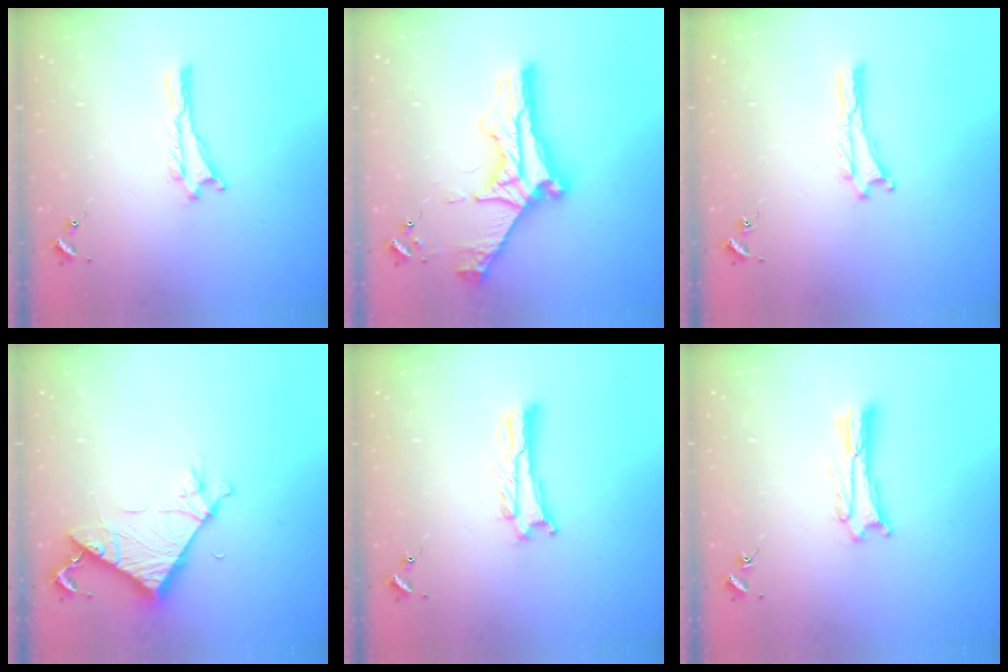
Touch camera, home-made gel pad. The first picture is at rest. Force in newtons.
{"total": 10.9, "press": 10.9, "slide": 1.1}
{"total": 0.0}
{"total": 7.2, "press": 7.1, "slide": 0.4}
{"total": 2.0, "press": 2.0, "slide": 0.3}
{"total": 3.0, "press": 3.0, "slide": 0.3}